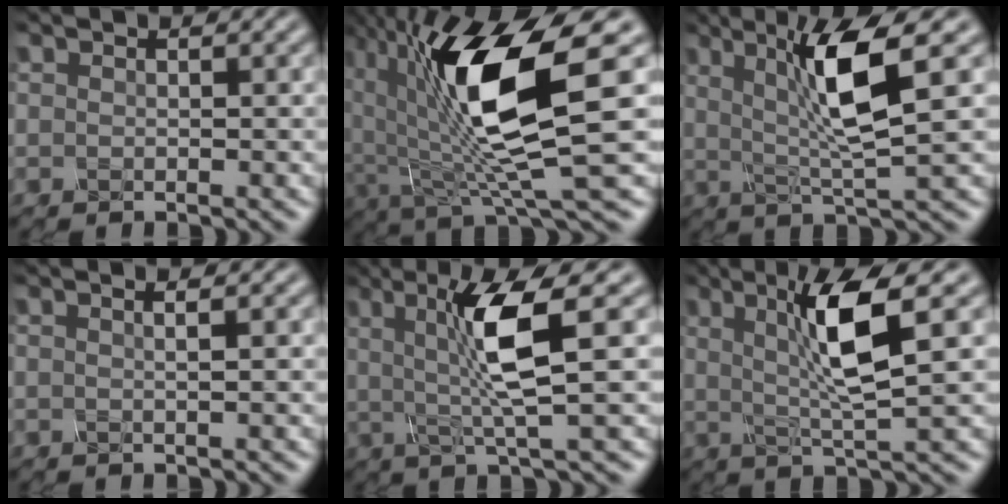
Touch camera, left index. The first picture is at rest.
{"total": 12.0, "force": [1.1, 3.4, 11.5], "torque": [-0.212, -0.014, 0.022]}
{"total": 6.9, "force": [1.5, 0.9, 6.7], "torque": [-0.126, -0.001, 0.029]}
{"total": 2.9, "force": [1.1, 1.5, 2.3], "torque": [-0.014, 0.017, -0.017]}
{"total": 6.8, "force": [0.7, 1.0, 6.7], "torque": [-0.130, -0.001, 0.015]}
{"total": 6.3, "force": [1.3, 0.8, 6.1], "torque": [-0.116, 0.000, 0.028]}